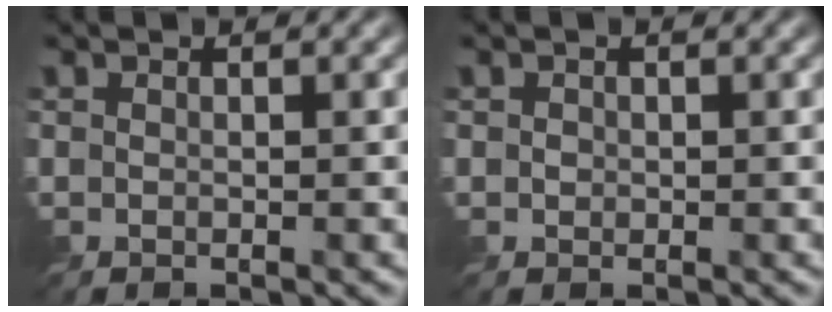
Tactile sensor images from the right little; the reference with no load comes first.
{"total": 0.6, "force": [0.0, 0.6, 0.1], "torque": [0.000, -0.002, 0.000]}